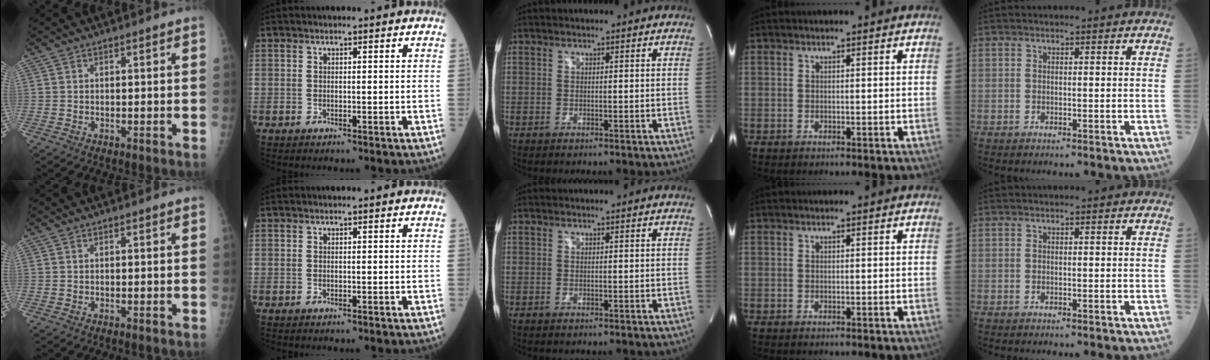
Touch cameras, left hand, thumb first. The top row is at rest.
{}